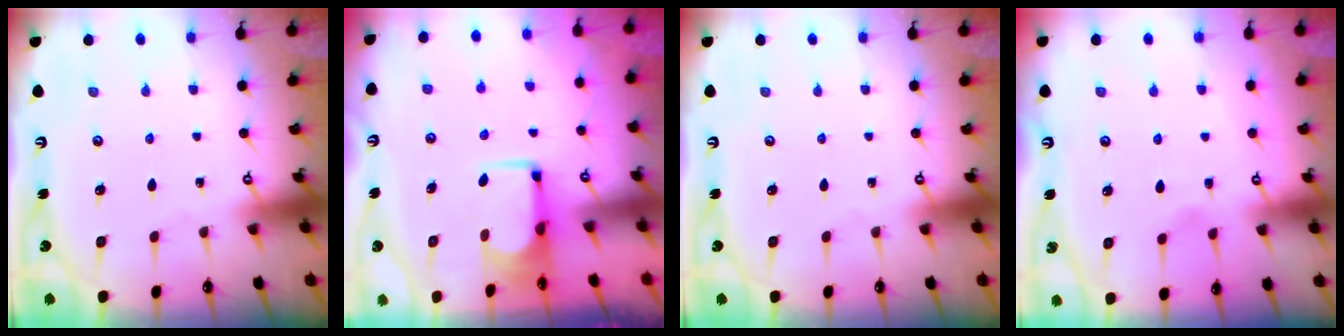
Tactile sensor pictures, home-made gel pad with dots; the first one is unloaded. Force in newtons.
{"total": 3.7, "press": 3.7, "slide": 0.4}
{"total": 0.0}
{"total": 1.1, "press": 0.6, "slide": 1.0}